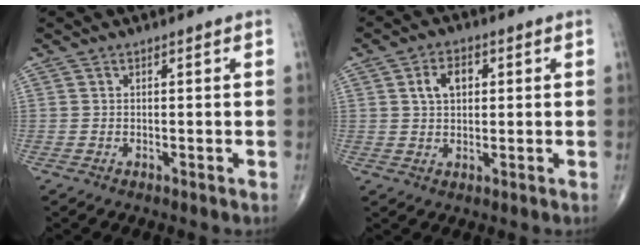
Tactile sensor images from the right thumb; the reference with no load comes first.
{"total": 5.4, "force": [1.4, 3.5, 3.9], "torque": [-0.059, 0.007, 0.022]}